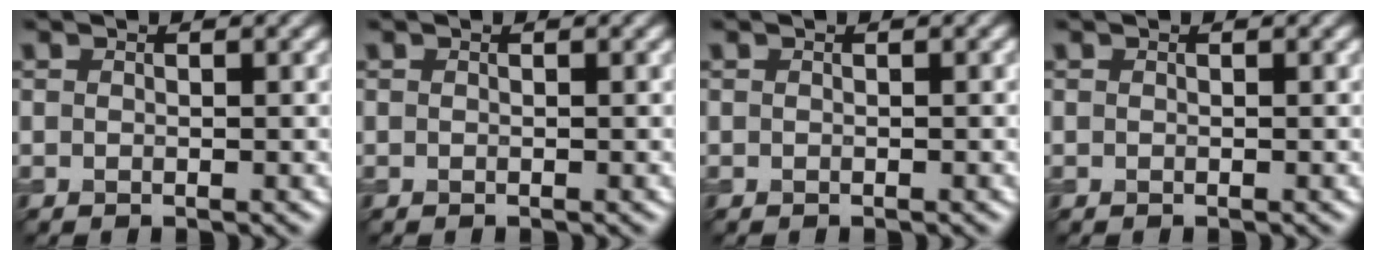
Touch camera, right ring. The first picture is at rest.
{"total": 0.0}
{"total": 0.0}
{"total": 0.0}